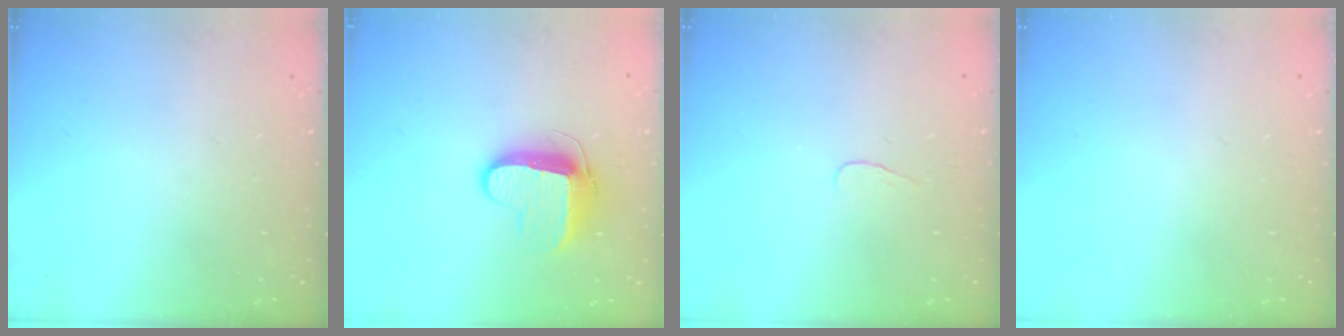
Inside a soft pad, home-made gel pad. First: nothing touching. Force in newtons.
{"total": 9.4, "press": 9.4, "slide": 0.7}
{"total": 2.8, "press": 2.7, "slide": 0.3}
{"total": 0.0}